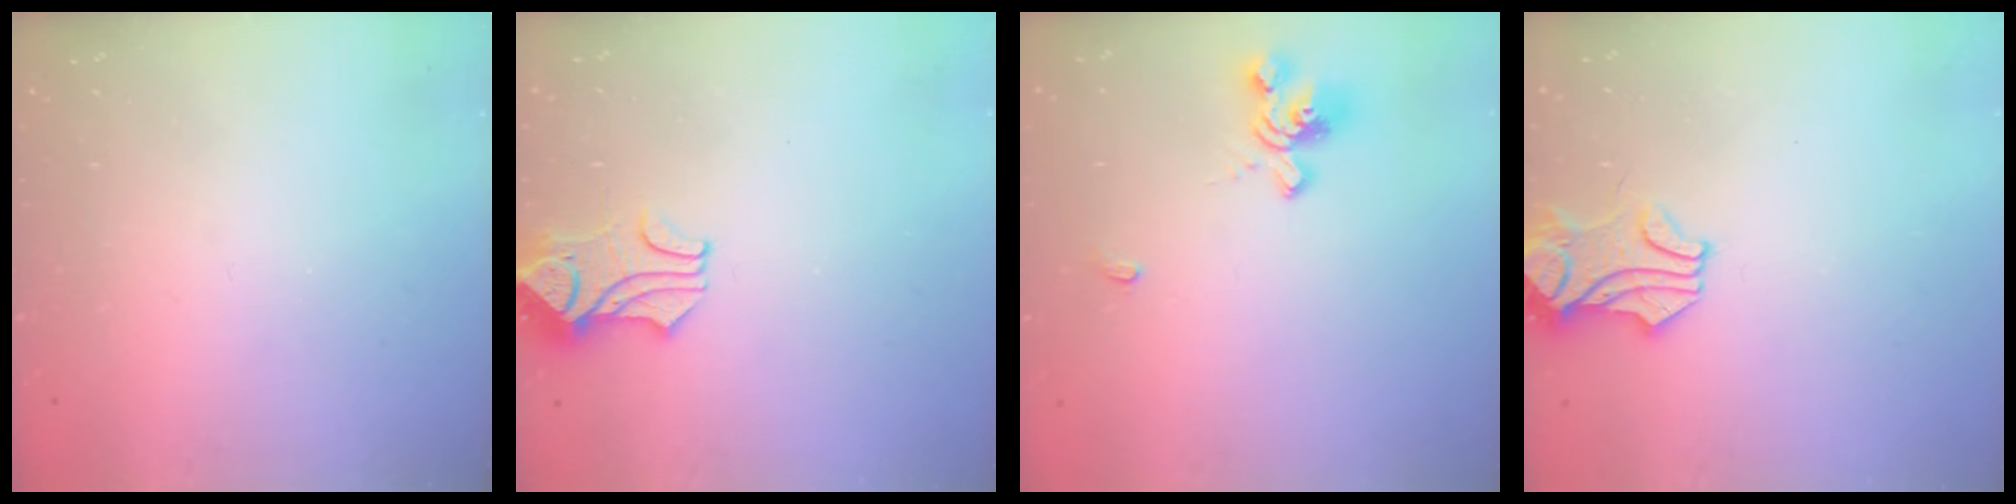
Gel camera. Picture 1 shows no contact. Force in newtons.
{"total": 1.8, "press": 1.4, "slide": 1.0}
{"total": 1.5, "press": 1.0, "slide": 1.1}
{"total": 1.8, "press": 1.7, "slide": 0.5}